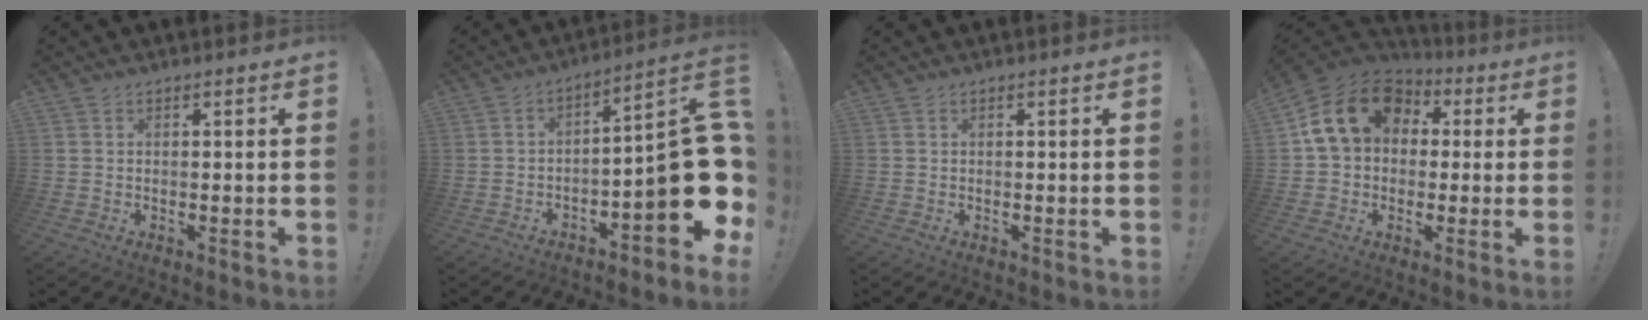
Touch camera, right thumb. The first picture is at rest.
{"total": 17.7, "force": [-3.2, 4.8, 16.7], "torque": [-0.219, 0.011, -0.045]}
{"total": 0.0}
{"total": 16.4, "force": [4.8, 12.6, 9.4], "torque": [-0.158, 0.004, 0.093]}